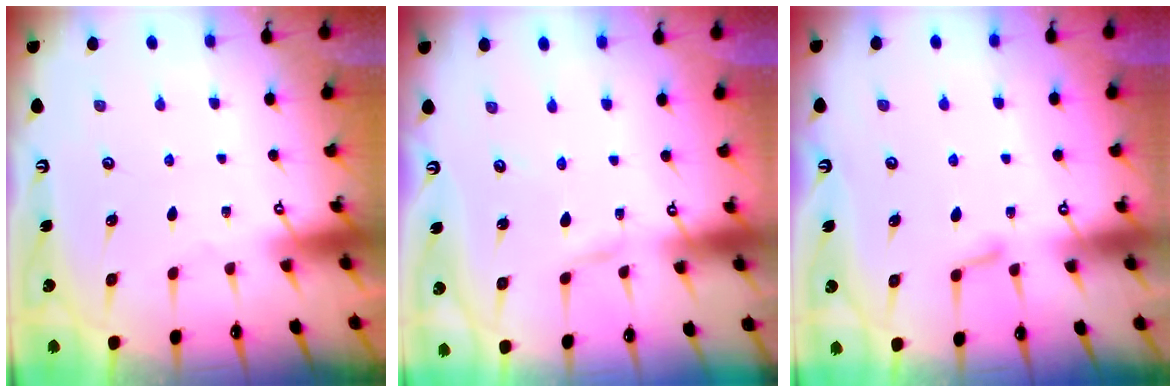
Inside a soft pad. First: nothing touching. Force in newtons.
{"total": 2.4, "press": 2.4, "slide": 0.3}
{"total": 4.7, "press": 4.6, "slide": 0.8}